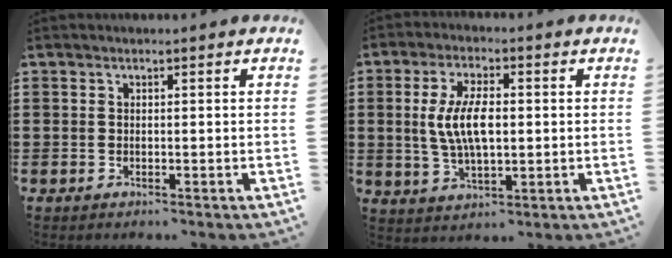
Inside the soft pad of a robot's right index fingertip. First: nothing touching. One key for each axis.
{"total": 7.7, "fx": 0.2, "fy": 3.0, "fz": 7.1, "tx": -0.153, "ty": 0.002, "tz": -0.003}